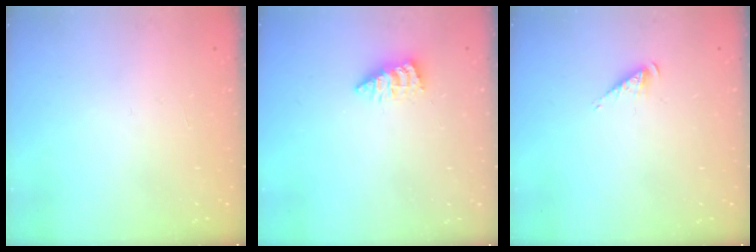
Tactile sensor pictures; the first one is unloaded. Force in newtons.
{"total": 2.5, "press": 2.5, "slide": 0.1}
{"total": 3.3, "press": 3.3, "slide": 0.5}